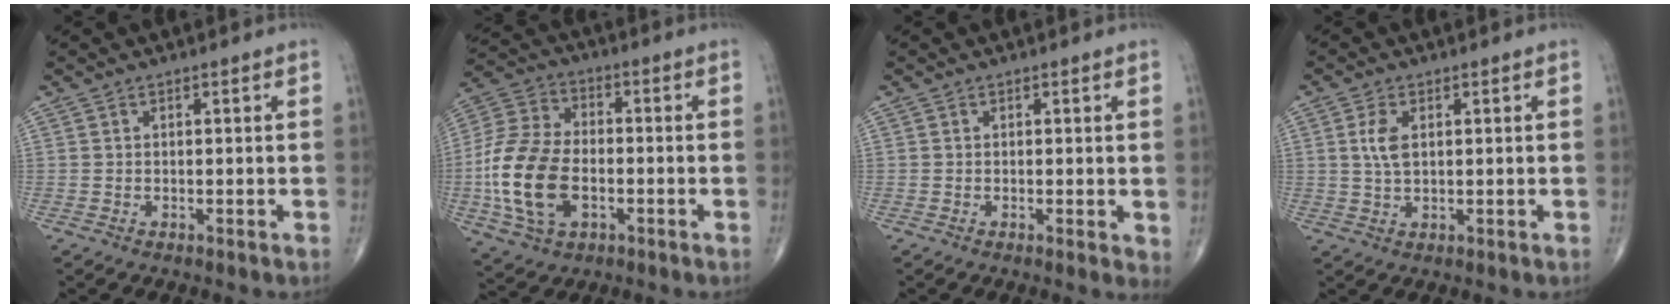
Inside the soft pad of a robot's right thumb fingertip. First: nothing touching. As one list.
[{"total": 16.9, "force": [-3.5, 10.4, 12.8], "torque": [-0.259, 0.013, -0.067]}, {"total": 2.0, "force": [0.1, 0.7, 1.9], "torque": [-0.025, -0.007, -0.004]}, {"total": 4.0, "force": [1.0, 2.1, 3.3], "torque": [-0.071, -0.005, 0.020]}]